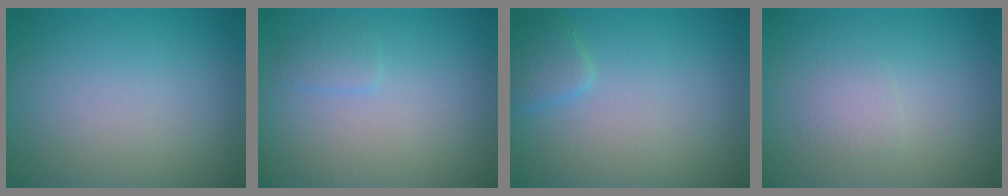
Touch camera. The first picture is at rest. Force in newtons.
{"total": 1.0, "press": 1.0, "slide": 0.0}
{"total": 1.5, "press": 1.5, "slide": 0.1}
{"total": 1.2, "press": 1.2, "slide": 0.0}